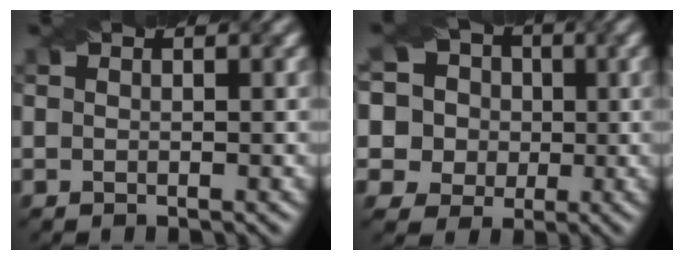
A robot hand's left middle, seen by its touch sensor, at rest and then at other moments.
{"total": 9.1, "force": [1.7, 8.3, 3.5], "torque": [-0.079, 0.030, -0.006]}